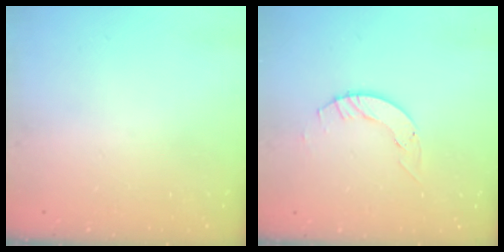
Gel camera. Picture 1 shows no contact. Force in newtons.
{"total": 3.9, "press": 3.9, "slide": 0.4}